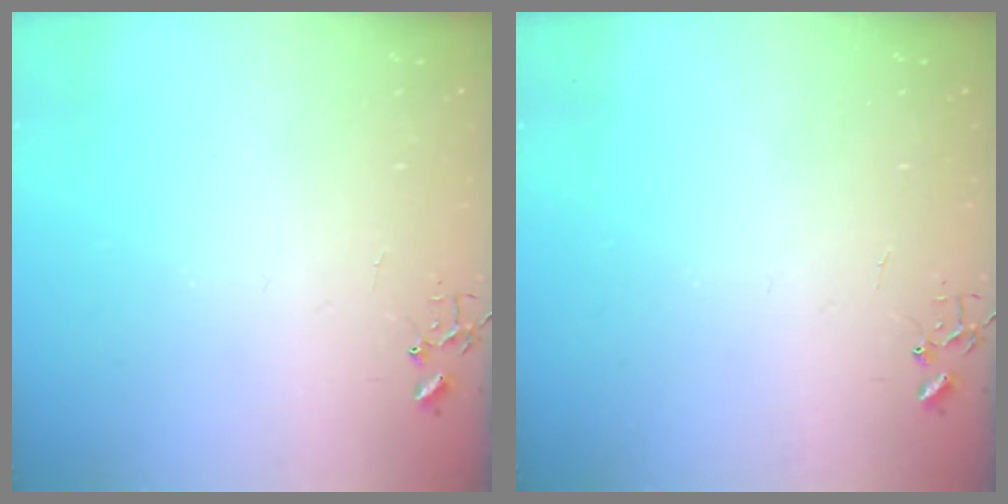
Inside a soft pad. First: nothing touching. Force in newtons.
{"total": 0.0}